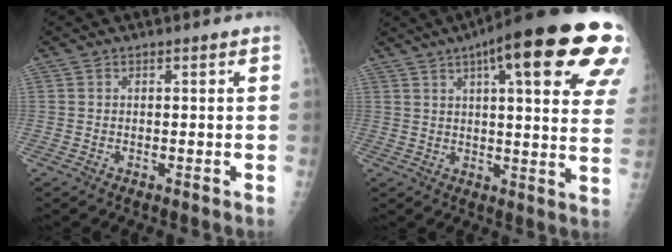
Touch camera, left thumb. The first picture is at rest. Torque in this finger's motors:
{"motor_torque": [2.76, 2.25, 2.15, -0.62, 0.15]}